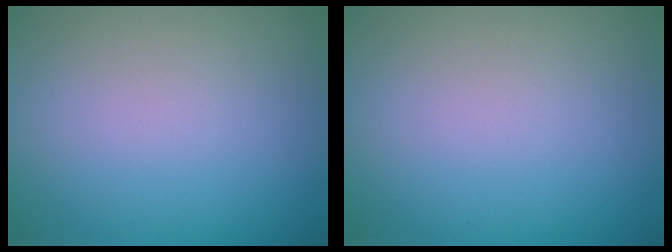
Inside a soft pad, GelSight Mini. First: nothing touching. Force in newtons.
{"total": 0.0}